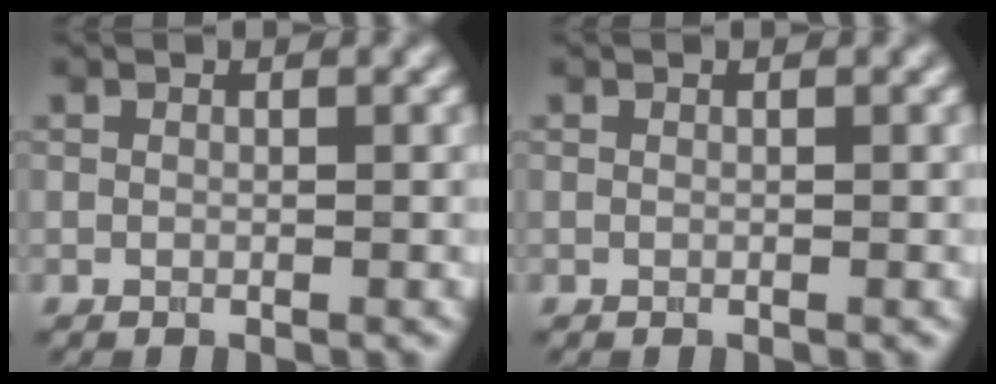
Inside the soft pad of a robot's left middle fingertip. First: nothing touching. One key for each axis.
{"total": 0.0}